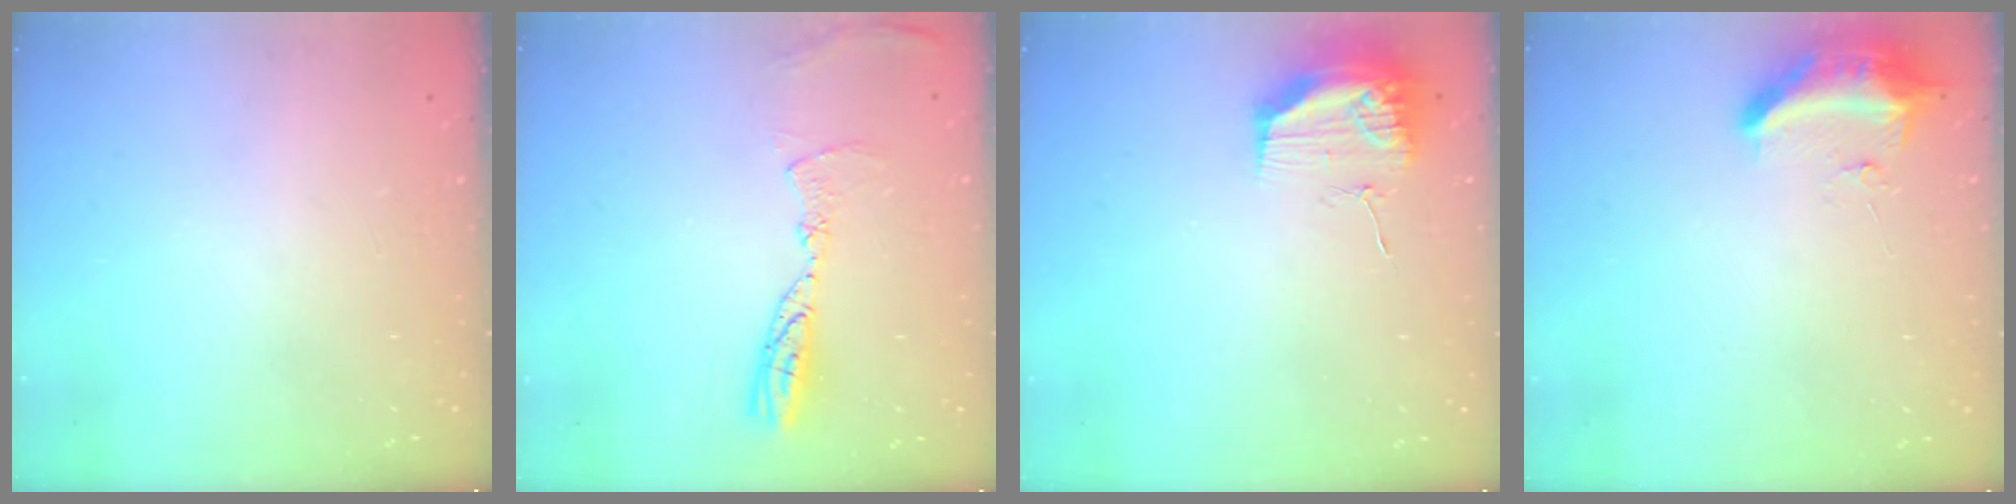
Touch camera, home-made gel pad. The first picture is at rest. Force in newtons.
{"total": 9.3, "press": 9.3, "slide": 0.9}
{"total": 11.7, "press": 11.6, "slide": 1.0}
{"total": 9.5, "press": 9.4, "slide": 1.8}